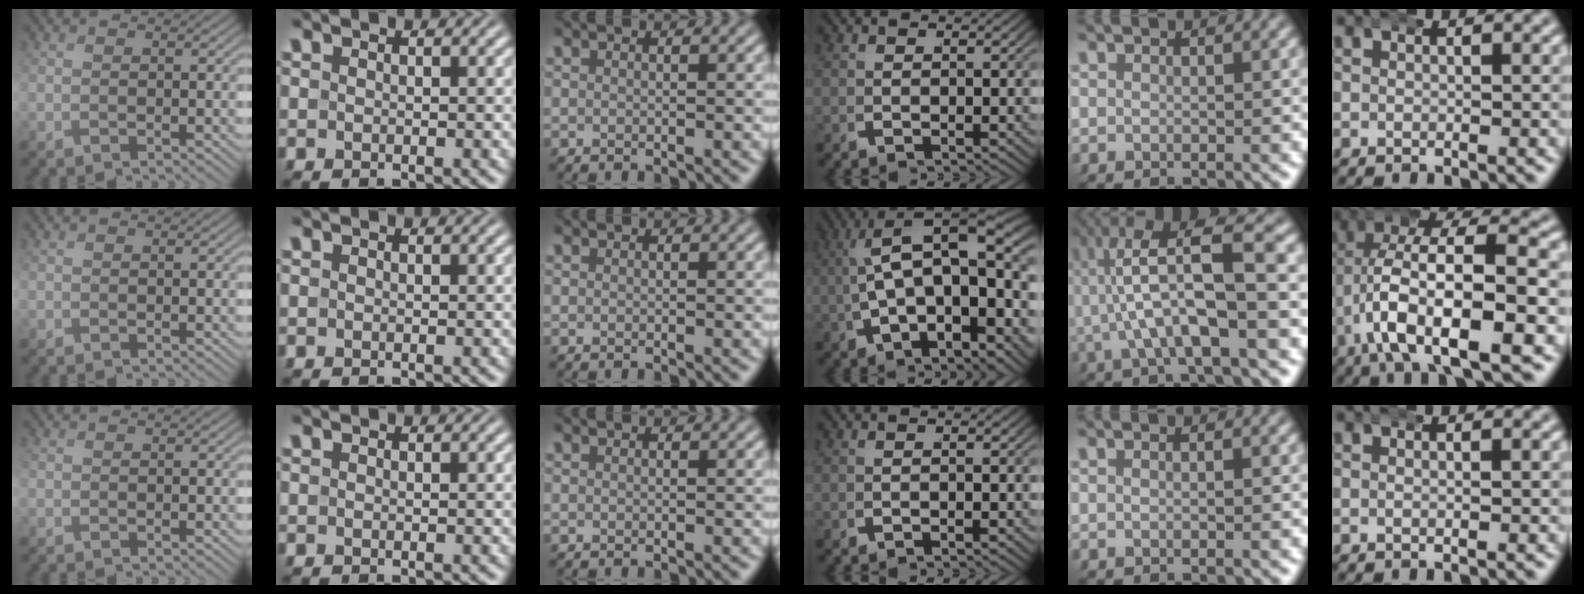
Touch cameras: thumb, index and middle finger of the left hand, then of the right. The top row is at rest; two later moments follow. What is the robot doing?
{"motion": "wrap", "object": "bandana"}